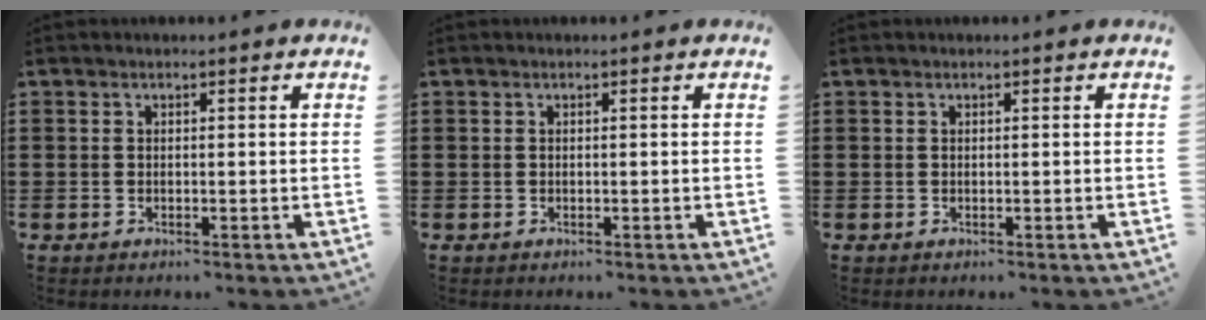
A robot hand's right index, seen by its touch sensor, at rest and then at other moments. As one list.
[{"total": 0.0}, {"total": 0.0}]